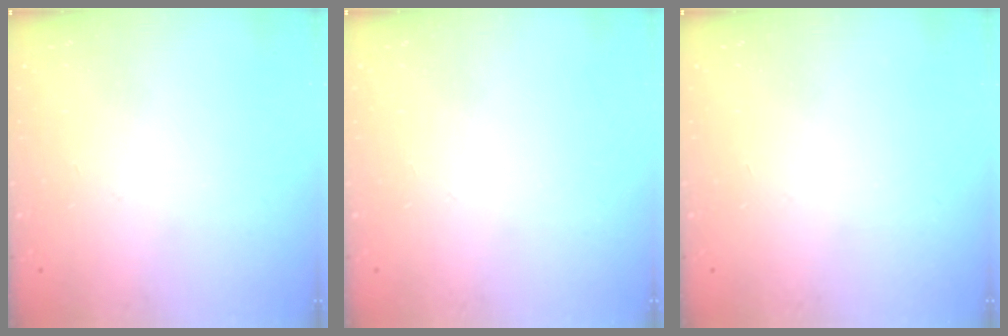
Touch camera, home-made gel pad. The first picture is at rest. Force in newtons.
{"total": 0.0}
{"total": 0.0}